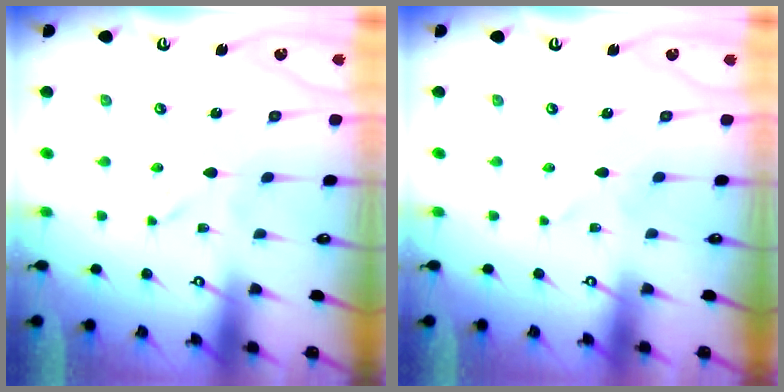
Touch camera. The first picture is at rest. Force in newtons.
{"total": 0.7, "press": 0.6, "slide": 0.1}